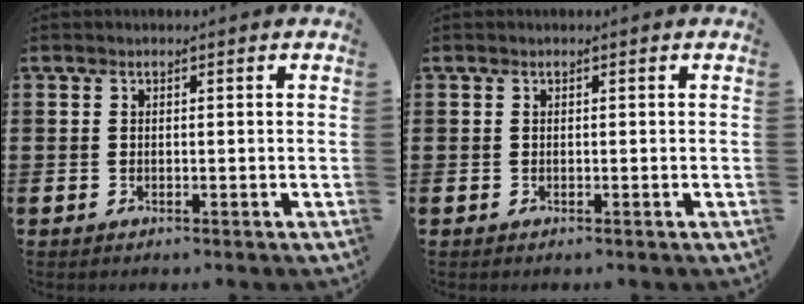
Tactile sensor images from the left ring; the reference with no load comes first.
{"total": 0.0}